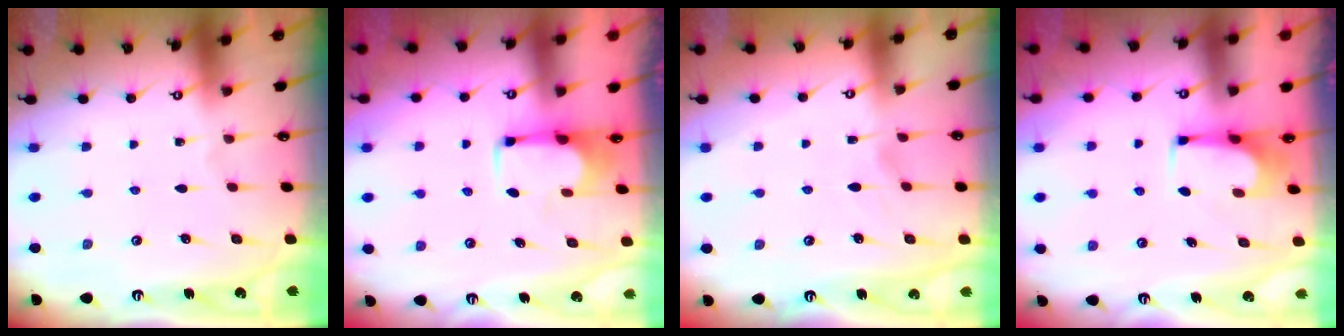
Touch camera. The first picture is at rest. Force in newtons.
{"total": 1.7, "press": 1.4, "slide": 0.9}
{"total": 0.9, "press": 0.2, "slide": 0.9}
{"total": 2.2, "press": 2.2, "slide": 0.3}